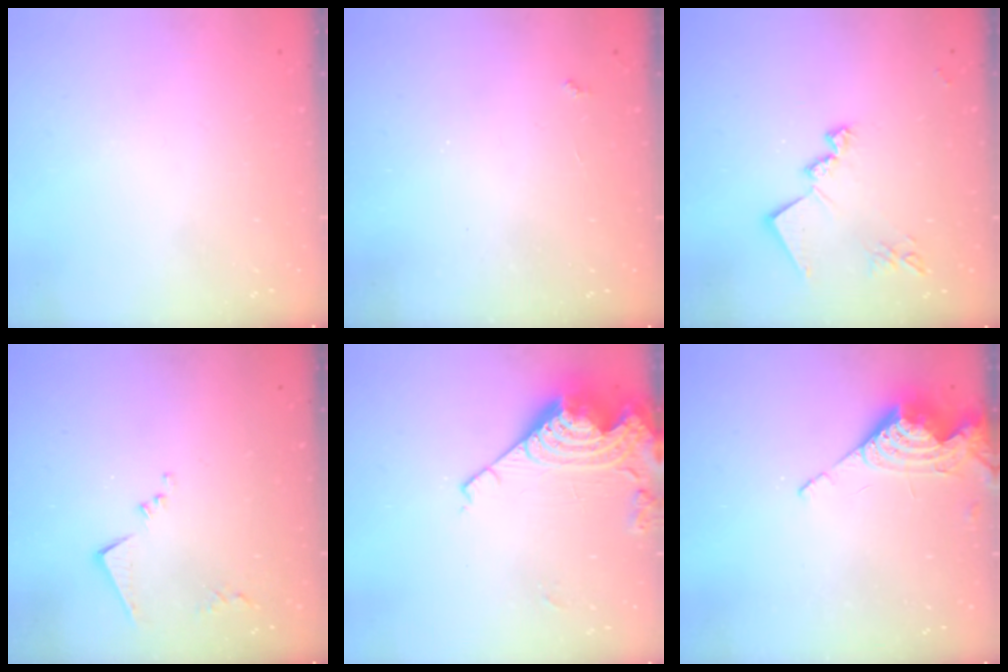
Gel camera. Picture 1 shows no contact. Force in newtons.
{"total": 2.3, "press": 2.3, "slide": 0.4}
{"total": 14.1, "press": 14.1, "slide": 0.6}
{"total": 8.0, "press": 8.0, "slide": 0.1}
{"total": 12.7, "press": 12.7, "slide": 1.0}
{"total": 9.0, "press": 9.0, "slide": 0.4}